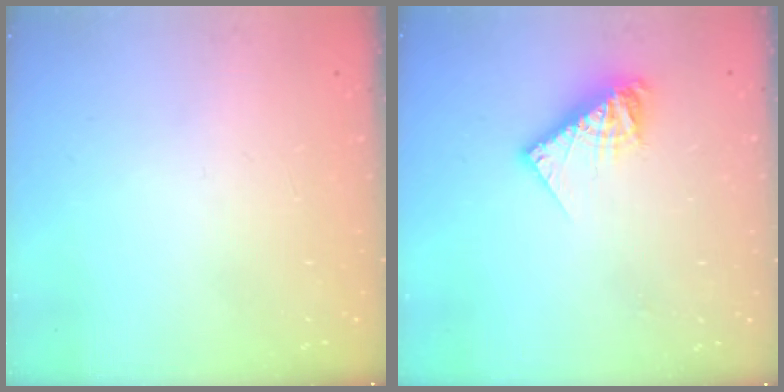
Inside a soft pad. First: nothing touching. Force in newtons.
{"total": 9.7, "press": 9.7, "slide": 0.8}